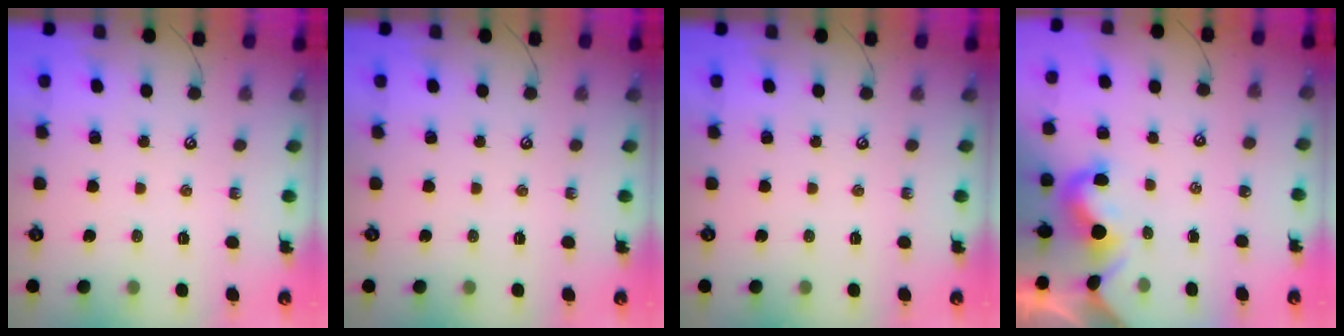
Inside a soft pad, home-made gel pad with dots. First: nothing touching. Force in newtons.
{"total": 0.0}
{"total": 0.0}
{"total": 1.7, "press": 1.7, "slide": 0.2}